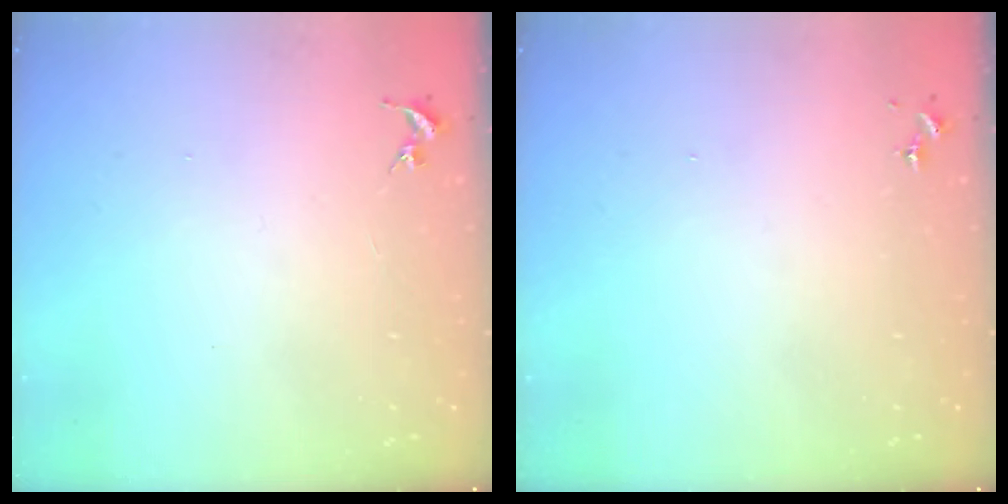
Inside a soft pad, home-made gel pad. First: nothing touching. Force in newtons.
{"total": 0.0}